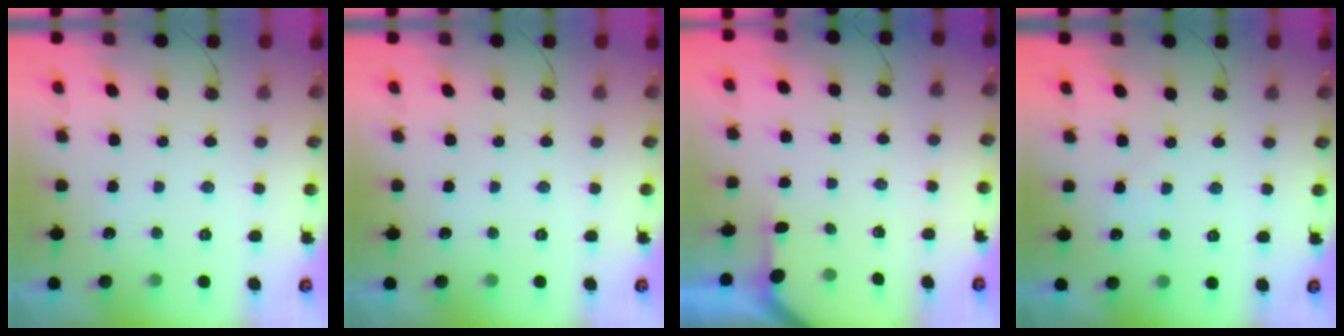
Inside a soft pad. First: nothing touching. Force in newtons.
{"total": 0.0}
{"total": 1.2, "press": 1.2, "slide": 0.1}
{"total": 3.2, "press": 3.1, "slide": 0.5}